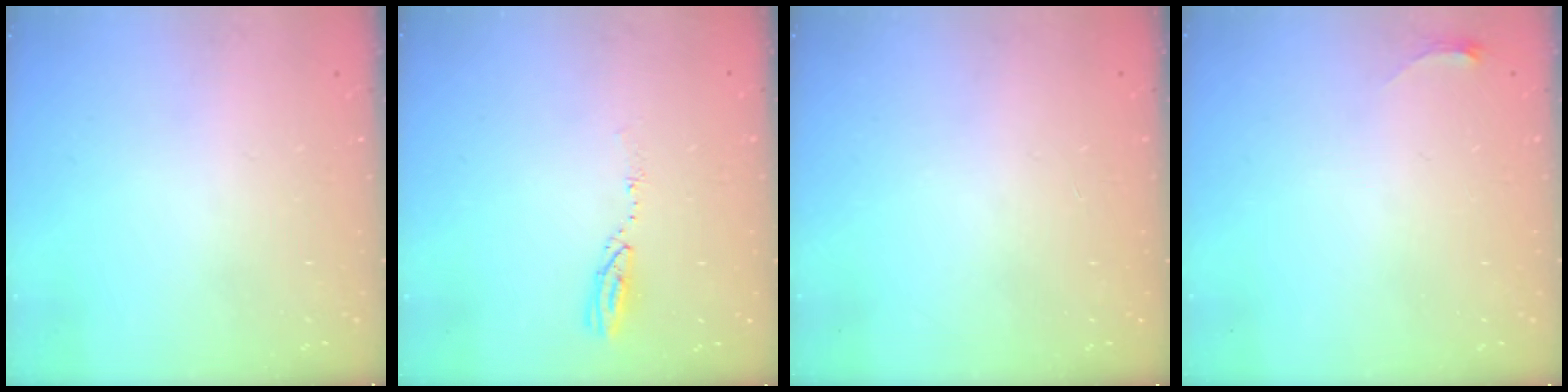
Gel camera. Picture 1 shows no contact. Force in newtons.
{"total": 3.9, "press": 3.9, "slide": 0.4}
{"total": 0.9, "press": 0.0, "slide": 0.9}
{"total": 2.8, "press": 2.8, "slide": 0.4}